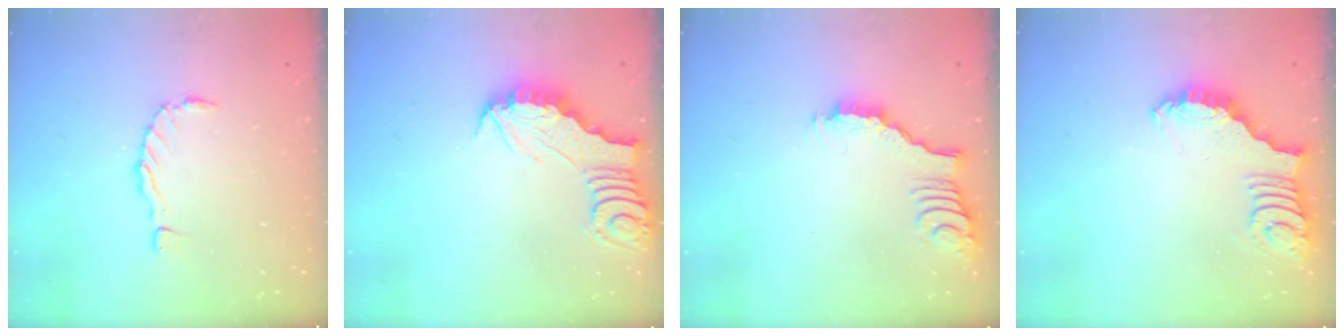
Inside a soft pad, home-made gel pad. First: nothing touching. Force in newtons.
{"total": 3.3, "press": 3.3, "slide": 0.3}
{"total": 2.7, "press": 2.7, "slide": 0.3}
{"total": 2.7, "press": 2.7, "slide": 0.5}